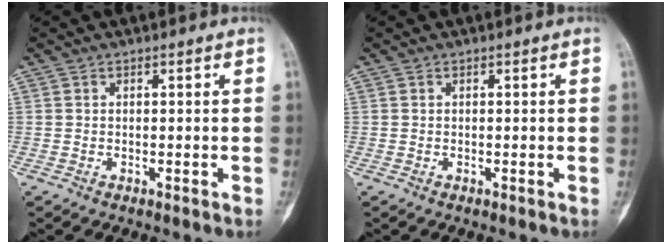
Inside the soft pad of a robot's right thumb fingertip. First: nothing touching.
{"total": 0.0}